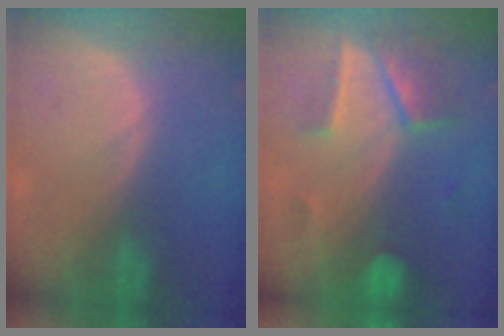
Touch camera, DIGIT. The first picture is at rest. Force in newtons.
{"total": 7.2, "press": 6.4, "slide": 3.4}